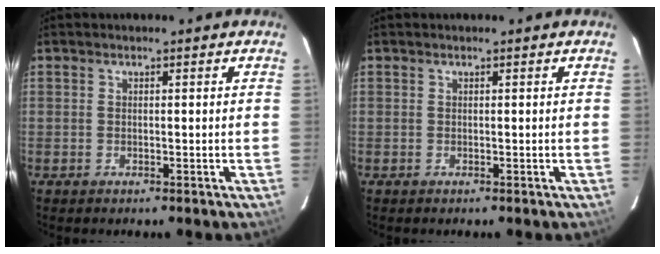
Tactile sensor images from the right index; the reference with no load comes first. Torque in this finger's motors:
{"motor_torque": [0.00, 0.00, 0.00, 0.00]}